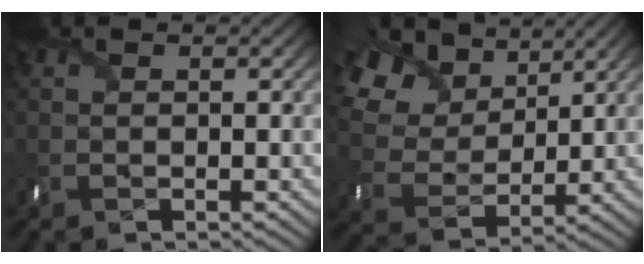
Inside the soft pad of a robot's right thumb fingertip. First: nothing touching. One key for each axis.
{"total": 13.5, "fx": 7.5, "fy": 8.5, "fz": 7.4, "tx": -0.224, "ty": 0.044, "tz": 0.122}